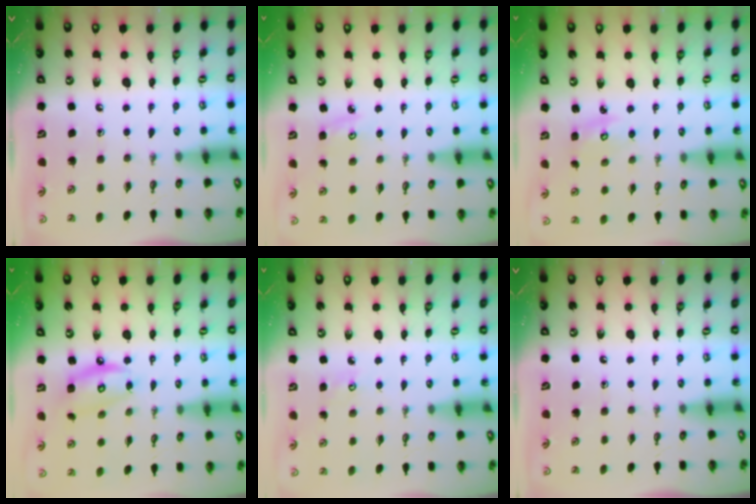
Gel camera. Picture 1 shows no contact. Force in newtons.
{"total": 3.0, "press": 2.9, "slide": 0.4}
{"total": 3.1, "press": 3.1, "slide": 0.2}
{"total": 8.9, "press": 8.9, "slide": 0.8}
{"total": 2.8, "press": 2.8, "slide": 0.3}
{"total": 0.0}